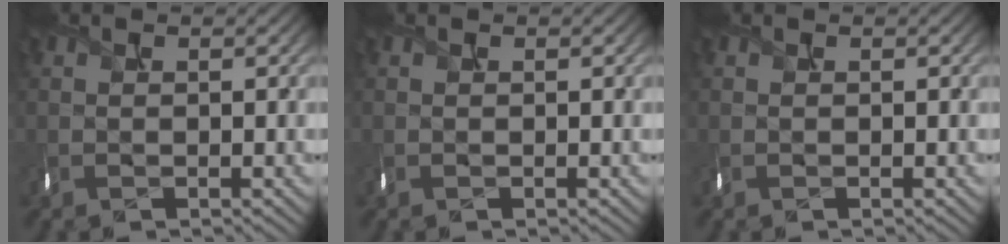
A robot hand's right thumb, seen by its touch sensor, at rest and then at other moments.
{"total": 0.0}
{"total": 0.0}